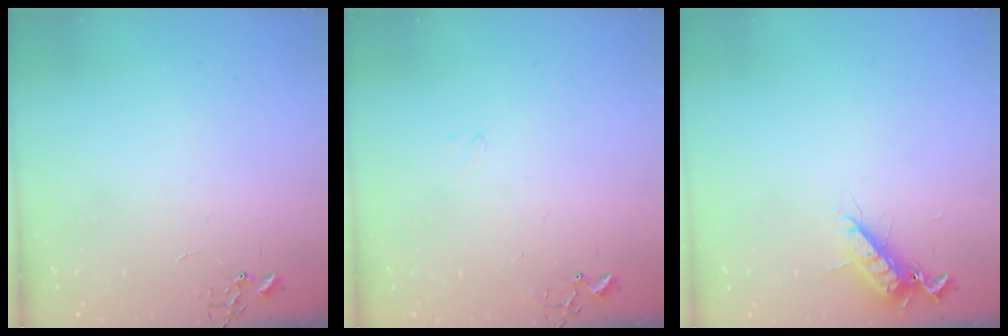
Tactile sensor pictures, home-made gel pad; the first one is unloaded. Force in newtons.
{"total": 8.6, "press": 8.5, "slide": 0.7}
{"total": 11.1, "press": 11.1, "slide": 1.3}